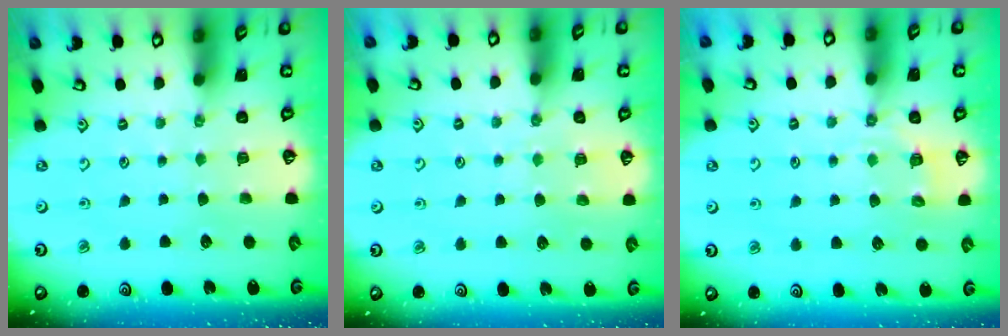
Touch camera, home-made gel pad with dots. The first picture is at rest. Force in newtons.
{"total": 5.6, "press": 5.6, "slide": 0.6}
{"total": 4.7, "press": 4.4, "slide": 1.4}